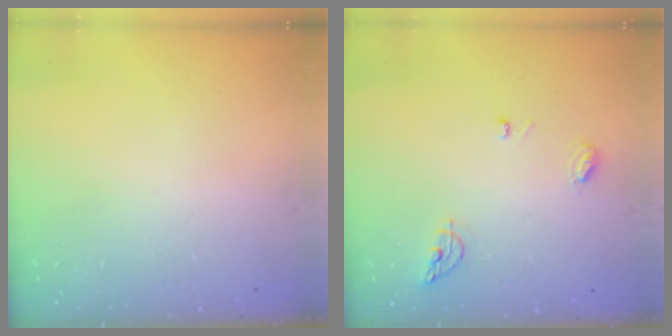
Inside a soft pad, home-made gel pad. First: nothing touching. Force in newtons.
{"total": 6.7, "press": 6.7, "slide": 0.3}